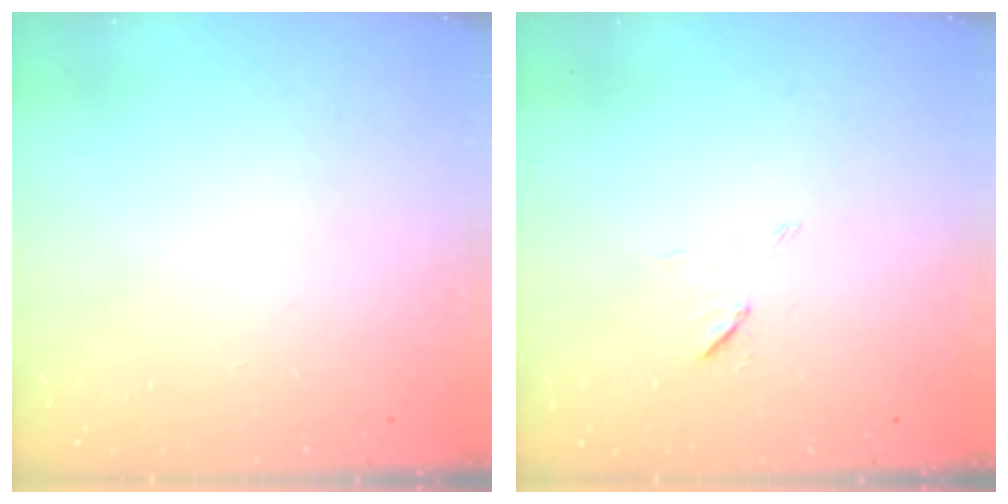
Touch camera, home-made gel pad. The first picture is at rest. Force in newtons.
{"total": 6.6, "press": 6.3, "slide": 2.0}